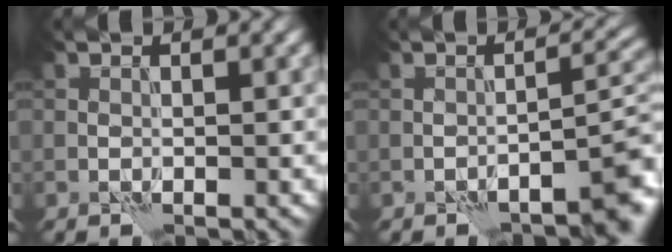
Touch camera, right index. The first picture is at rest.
{"total": 3.6, "force": [-2.4, 0.7, 2.7], "torque": [-0.031, 0.016, -0.035]}